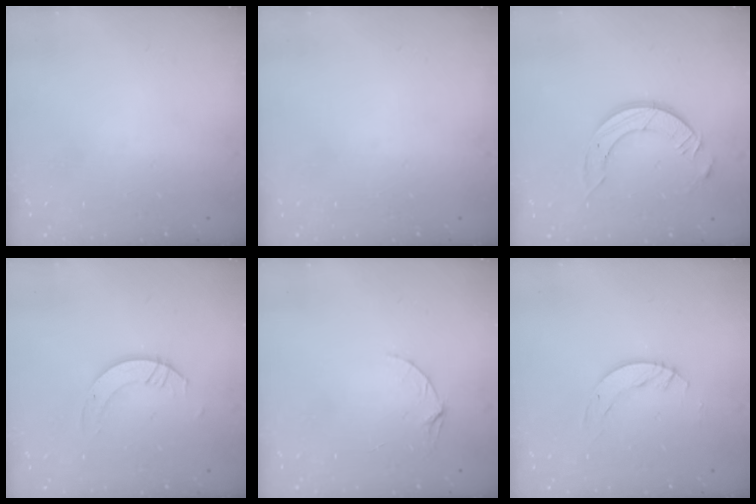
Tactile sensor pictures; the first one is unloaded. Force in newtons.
{"total": 0.0}
{"total": 10.4, "press": 10.3, "slide": 0.9}
{"total": 3.9, "press": 3.9, "slide": 0.3}
{"total": 3.9, "press": 3.9, "slide": 0.4}
{"total": 4.1, "press": 4.1, "slide": 0.4}